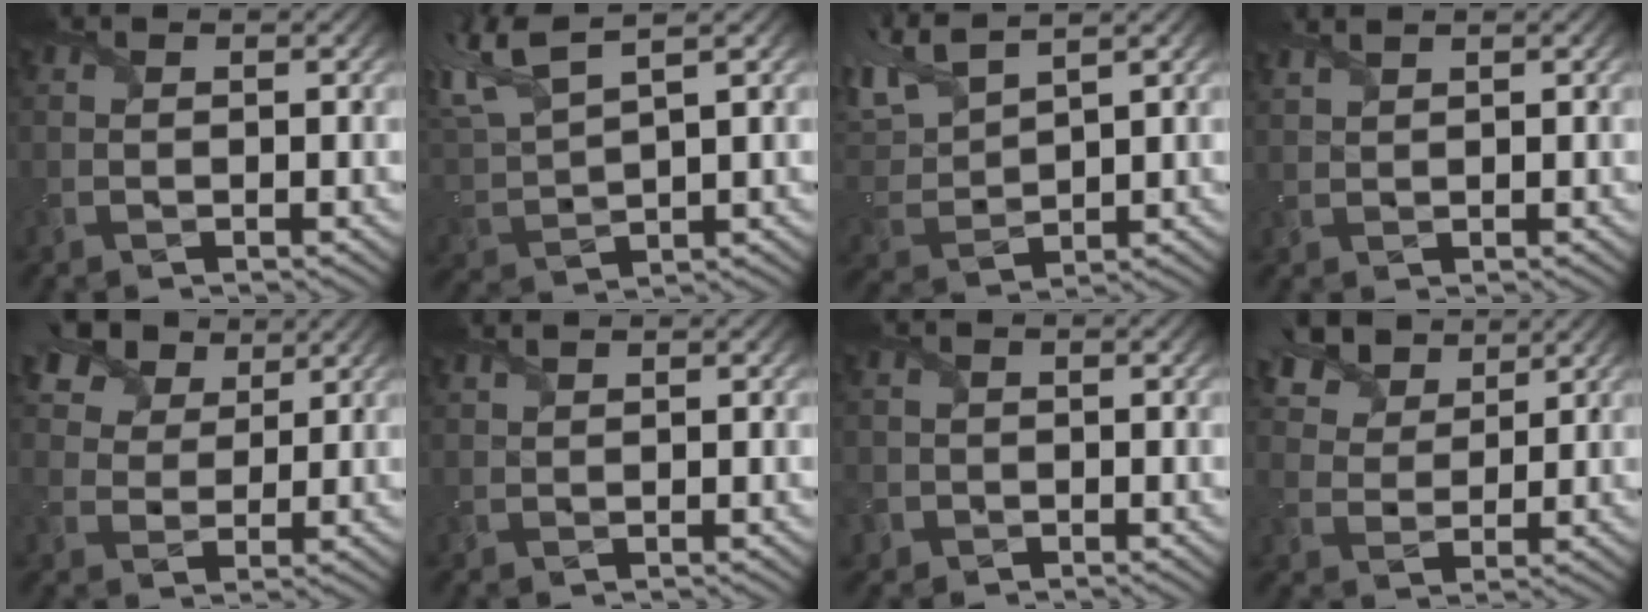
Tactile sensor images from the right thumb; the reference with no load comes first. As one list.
[{"total": 8.9, "force": [5.7, 2.4, 6.3], "torque": [-0.169, 0.032, 0.109]}, {"total": 8.3, "force": [5.8, 2.7, 5.3], "torque": [-0.156, 0.025, 0.112]}, {"total": 1.7, "force": [1.5, 0.1, 0.7], "torque": [-0.017, 0.003, 0.033]}, {"total": 9.2, "force": [6.2, 5.5, 3.8], "torque": [-0.112, 0.001, 0.112]}, {"total": 1.1, "force": [1.0, 0.0, 0.4], "torque": [-0.013, 0.002, 0.024]}, {"total": 2.2, "force": [-0.9, 2.0, 0.2], "torque": [-0.013, -0.002, -0.018]}, {"total": 9.0, "force": [6.5, 4.6, 4.3], "torque": [-0.120, 0.021, 0.115]}]